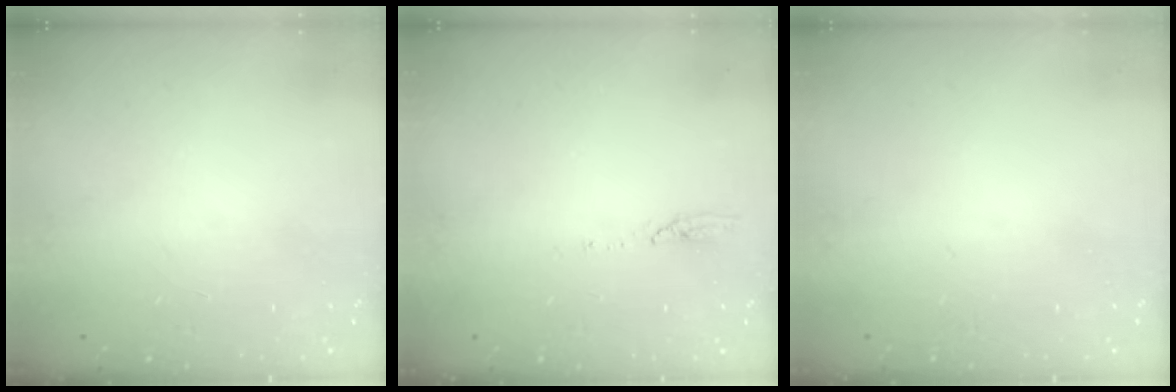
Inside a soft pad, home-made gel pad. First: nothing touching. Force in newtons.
{"total": 3.6, "press": 3.5, "slide": 0.3}
{"total": 0.0}